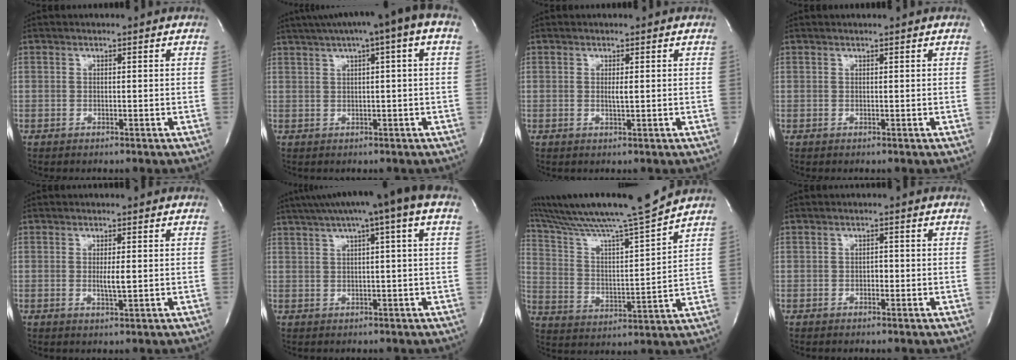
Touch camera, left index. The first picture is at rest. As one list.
[{"total": 10.9, "force": [5.7, 0.6, 9.2], "torque": [-0.147, 0.041, 0.077]}, {"total": 0.9, "force": [0.2, 0.0, 0.9], "torque": [-0.021, -0.003, 0.004]}, {"total": 0.9, "force": [0.9, -0.2, 0.2], "torque": [0.000, 0.005, 0.015]}, {"total": 2.1, "force": [0.0, 0.1, 2.1], "torque": [-0.039, -0.006, 0.001]}, {"total": 12.5, "force": [7.4, 0.1, 10.0], "torque": [-0.167, 0.047, 0.102]}, {"total": 17.8, "force": [15.7, -1.6, 8.3], "torque": [-0.151, -0.017, 0.257]}, {"total": 0.9, "force": [-0.3, 0.6, 0.6], "torque": [-0.005, 0.002, -0.006]}]